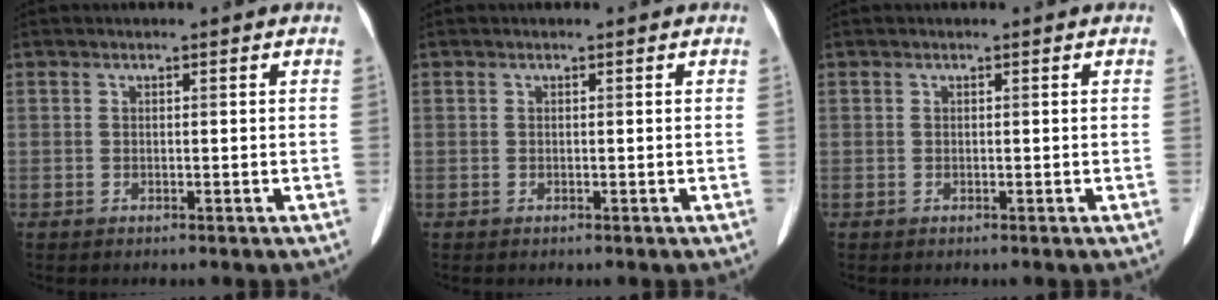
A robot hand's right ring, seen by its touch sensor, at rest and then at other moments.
{"total": 0.0}
{"total": 0.0}